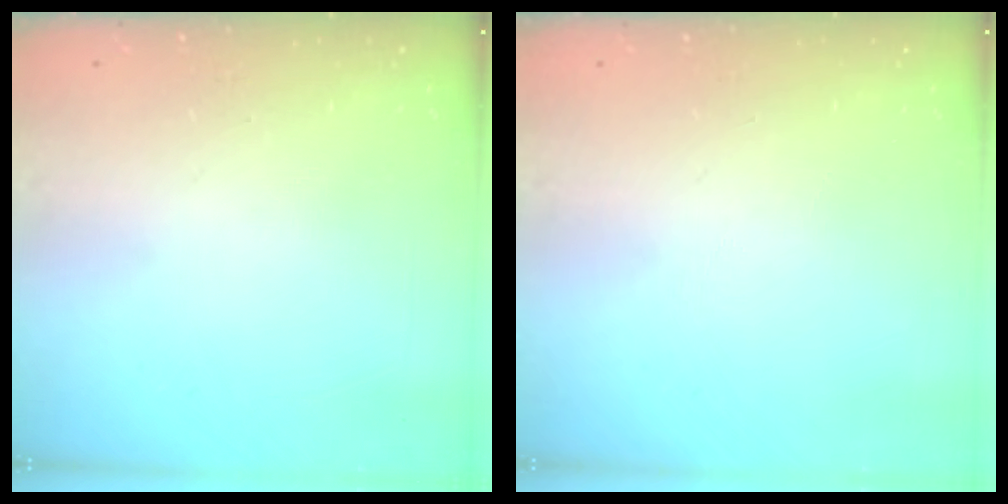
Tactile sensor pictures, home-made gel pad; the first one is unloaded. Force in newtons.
{"total": 0.0}